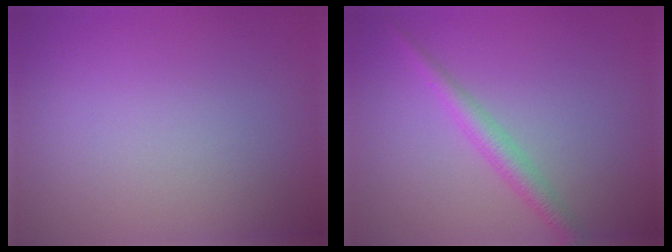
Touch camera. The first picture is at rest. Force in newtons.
{"total": 2.3, "press": 2.3, "slide": 0.1}